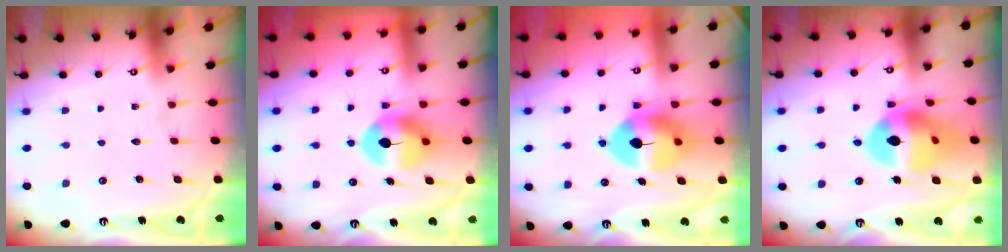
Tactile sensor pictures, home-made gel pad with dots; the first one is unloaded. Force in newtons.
{"total": 8.7, "press": 8.6, "slide": 1.4}
{"total": 11.7, "press": 11.5, "slide": 2.2}
{"total": 17.0, "press": 16.1, "slide": 5.7}